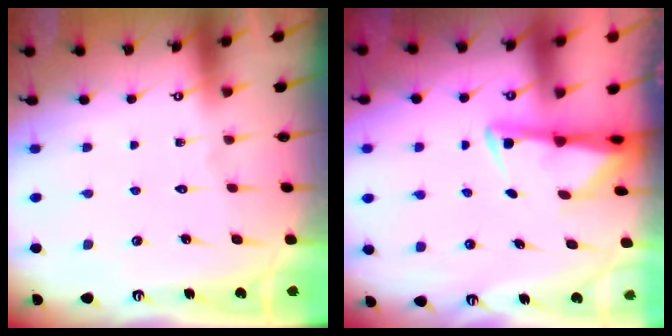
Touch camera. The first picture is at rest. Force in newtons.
{"total": 2.7, "press": 2.6, "slide": 0.7}